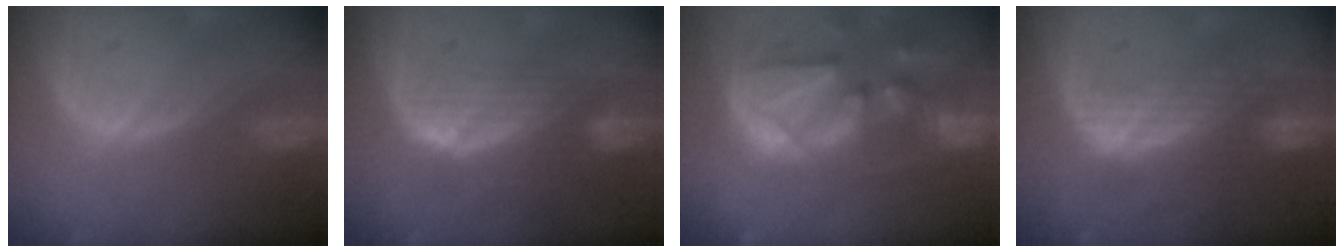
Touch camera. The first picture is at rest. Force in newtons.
{"total": 7.5, "press": 6.7, "slide": 3.3}
{"total": 13.3, "press": 11.4, "slide": 6.9}
{"total": 7.6, "press": 6.9, "slide": 3.1}